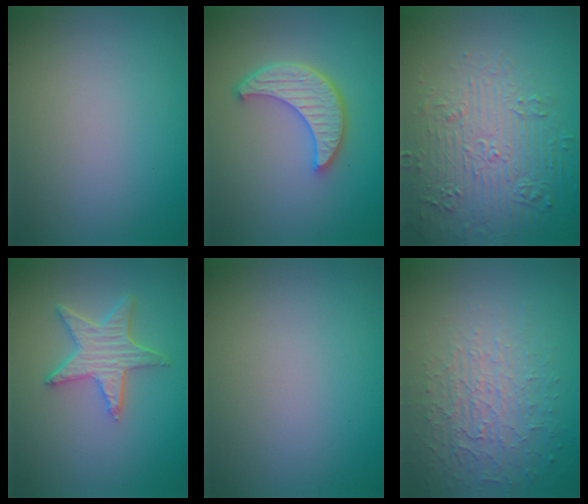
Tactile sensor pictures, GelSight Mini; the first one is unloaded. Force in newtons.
{"total": 5.1, "press": 4.0, "slide": 3.1}
{"total": 5.2, "press": 5.1, "slide": 1.3}
{"total": 4.4, "press": 3.7, "slide": 2.5}
{"total": 0.0}
{"total": 3.7, "press": 3.2, "slide": 1.7}